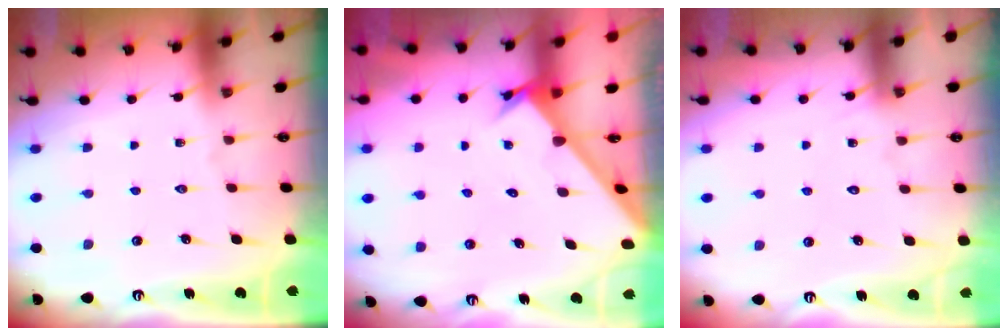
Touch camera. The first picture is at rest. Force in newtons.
{"total": 2.4, "press": 2.4, "slide": 0.2}
{"total": 5.3, "press": 5.3, "slide": 0.3}